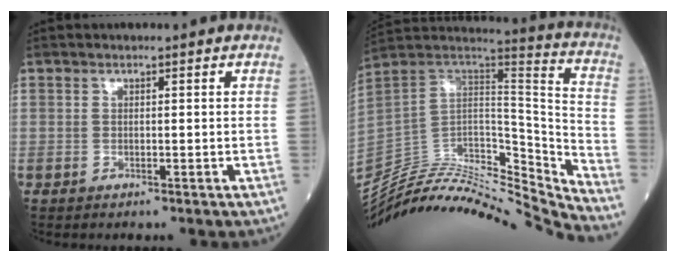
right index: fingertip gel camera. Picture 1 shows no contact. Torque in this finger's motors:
{"motor_torque": [-1.20, -0.94, -0.13, 0.01]}